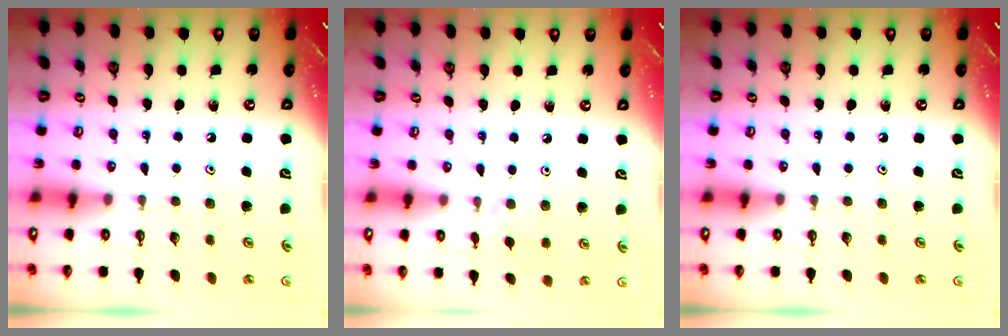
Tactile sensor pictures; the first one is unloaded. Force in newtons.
{"total": 1.1, "press": 1.0, "slide": 0.4}
{"total": 0.0}